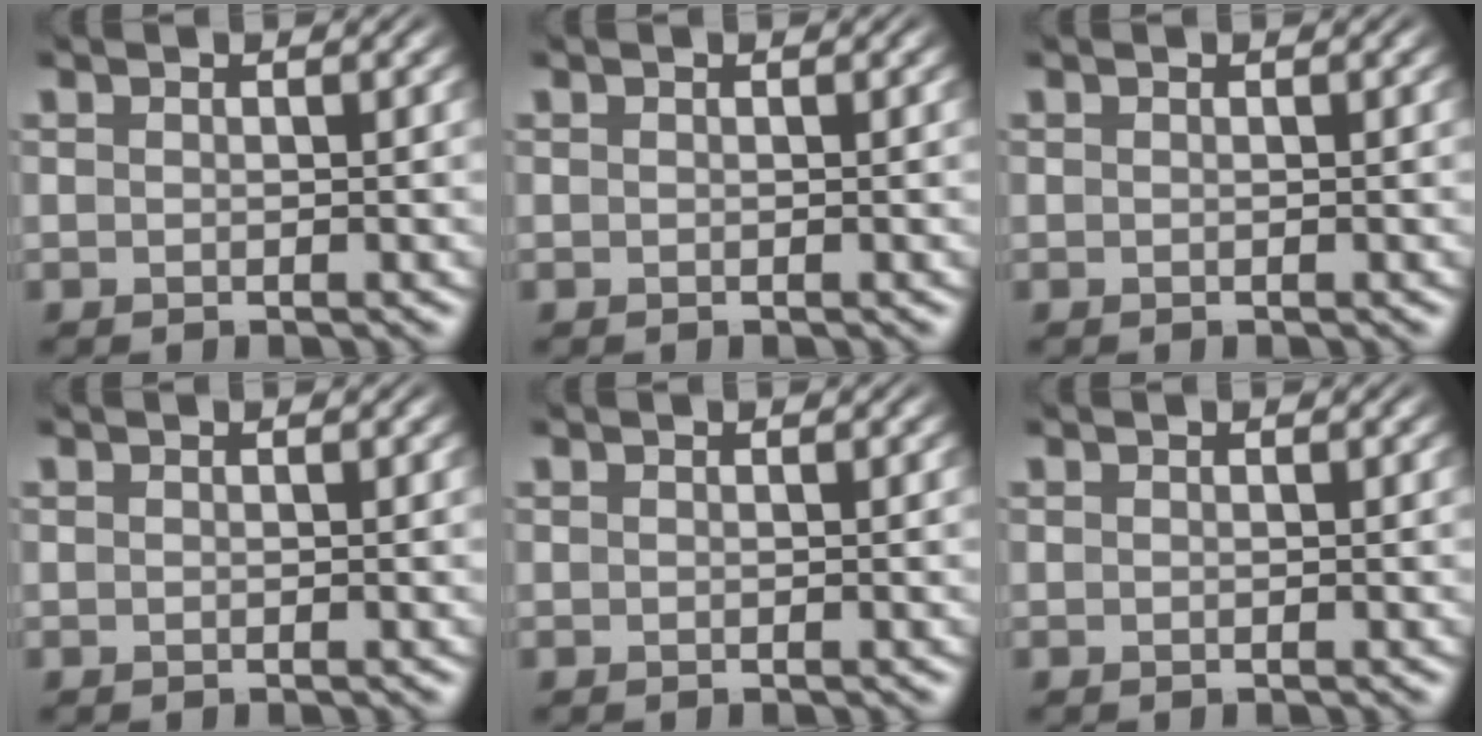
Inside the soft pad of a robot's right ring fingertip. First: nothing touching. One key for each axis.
{"total": 0.0}
{"total": 0.0}
{"total": 0.0}
{"total": 0.0}
{"total": 0.0}